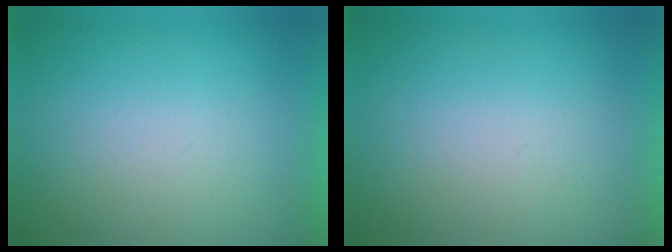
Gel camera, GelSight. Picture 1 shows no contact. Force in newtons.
{"total": 1.0}